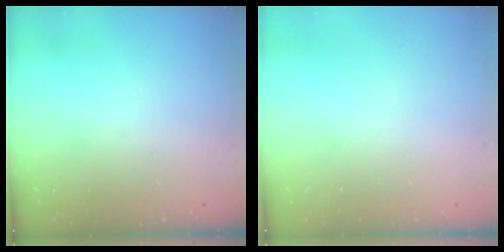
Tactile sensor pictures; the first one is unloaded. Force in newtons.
{"total": 0.0}